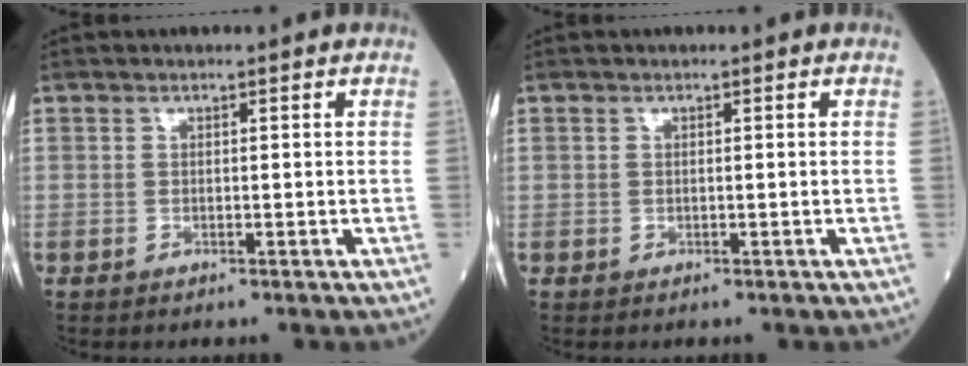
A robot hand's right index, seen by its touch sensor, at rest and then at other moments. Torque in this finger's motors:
{"motor_torque": [-0.14, -0.01, 0.04, 0.00]}